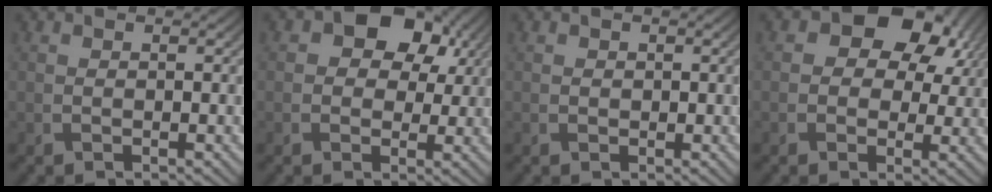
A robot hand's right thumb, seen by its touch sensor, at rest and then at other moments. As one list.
[{"total": 9.6, "force": [3.5, 7.1, 5.5], "torque": [-0.089, 0.020, 0.039]}, {"total": 0.8, "force": [0.1, 0.8, 0.1], "torque": [-0.001, -0.004, 0.001]}, {"total": 12.5, "force": [4.5, 9.1, 7.3], "torque": [-0.110, 0.029, 0.057]}]